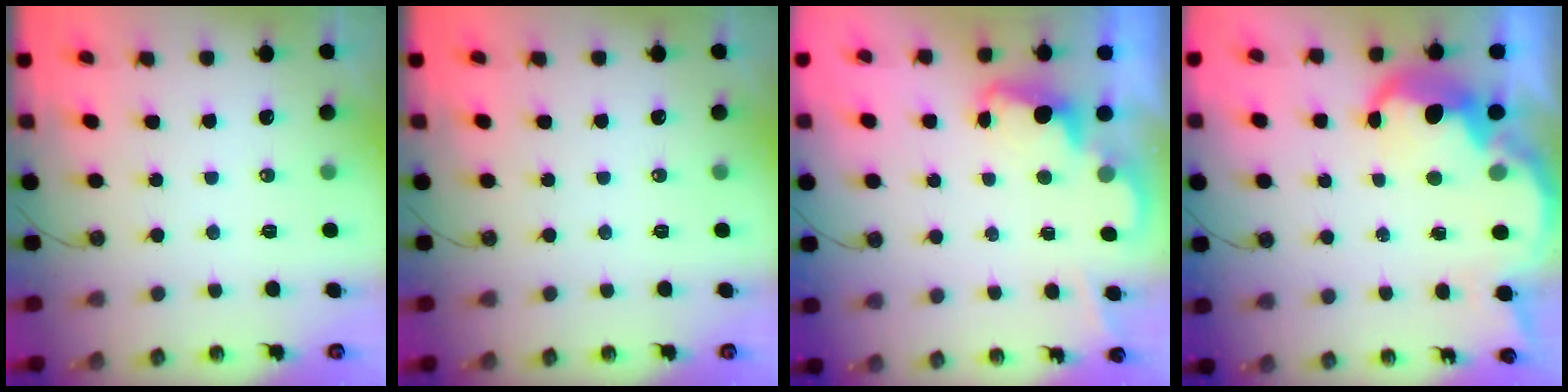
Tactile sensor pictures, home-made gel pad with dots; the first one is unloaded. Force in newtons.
{"total": 0.0}
{"total": 2.3, "press": 2.2, "slide": 0.5}
{"total": 8.5, "press": 8.4, "slide": 0.6}